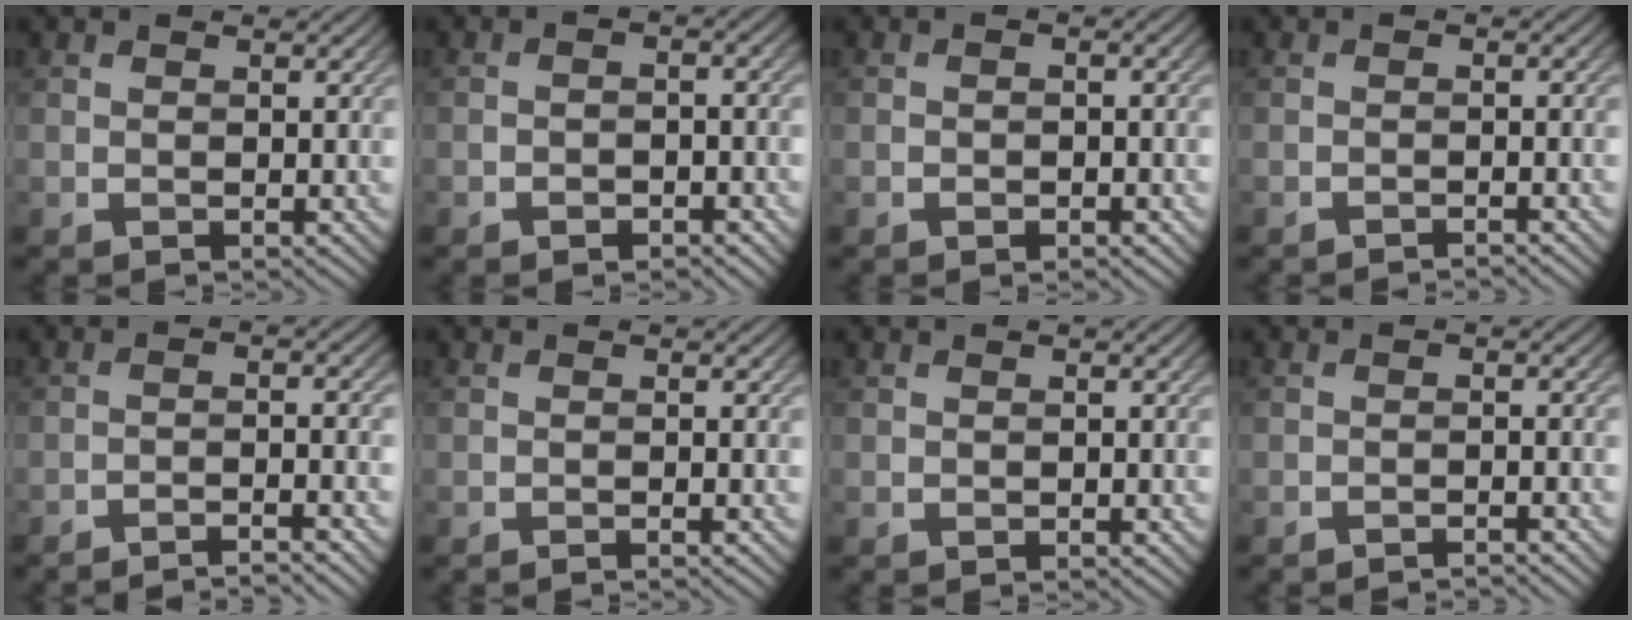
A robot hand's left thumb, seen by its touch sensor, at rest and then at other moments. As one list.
[{"total": 2.8, "force": [-1.8, 1.0, 2.0], "torque": [-0.031, 0.004, -0.028]}, {"total": 2.2, "force": [-1.0, 0.8, 1.7], "torque": [-0.021, 0.006, -0.014]}, {"total": 1.7, "force": [-1.3, 0.2, 1.1], "torque": [-0.008, 0.005, -0.030]}, {"total": 4.8, "force": [-3.7, 0.3, 3.0], "torque": [-0.049, 0.015, -0.074]}, {"total": 1.3, "force": [-0.5, 0.1, 1.2], "torque": [-0.014, 0.005, -0.015]}, {"total": 0.7, "force": [-0.2, 0.2, 0.6], "torque": [-0.007, 0.000, -0.001]}, {"total": 2.5, "force": [-1.9, 0.2, 1.5], "torque": [-0.017, 0.008, -0.042]}]